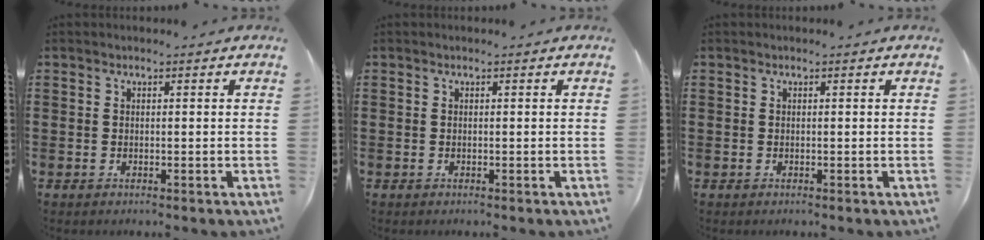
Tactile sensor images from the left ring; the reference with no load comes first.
{"total": 0.0}
{"total": 0.0}